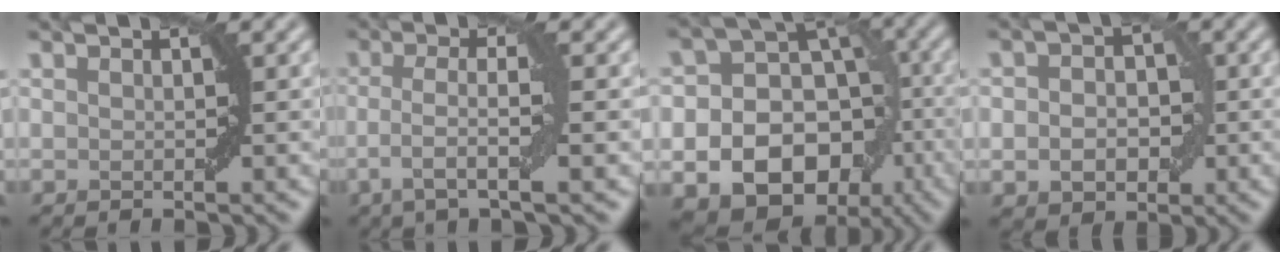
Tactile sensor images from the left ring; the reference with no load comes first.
{"total": 3.8, "force": [-0.9, 0.6, 3.7], "torque": [-0.069, 0.004, -0.021]}
{"total": 17.2, "force": [-6.2, 13.9, 8.1], "torque": [-0.117, -0.020, -0.117]}
{"total": 4.7, "force": [-0.4, 3.7, 2.9], "torque": [-0.021, 0.001, -0.015]}